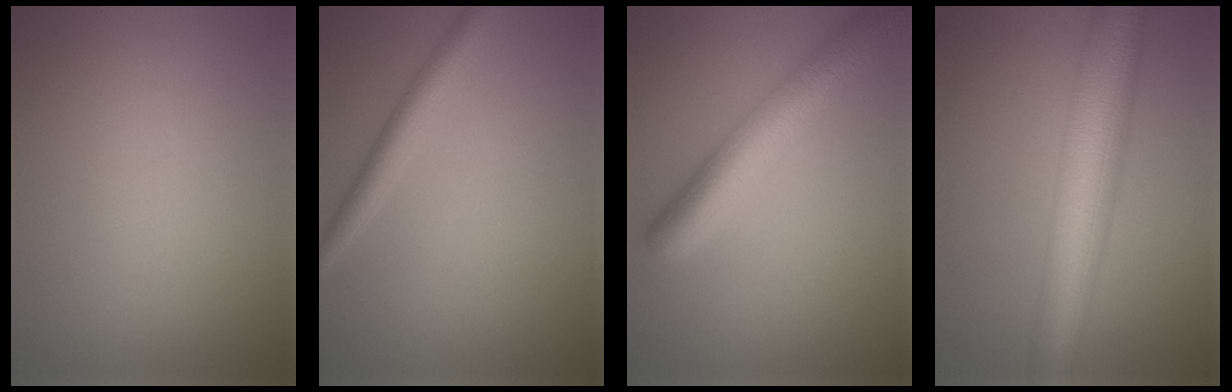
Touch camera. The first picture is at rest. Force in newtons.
{"total": 2.7, "press": 2.7, "slide": 0.3}
{"total": 6.5, "press": 6.5, "slide": 0.3}
{"total": 9.2, "press": 9.2, "slide": 0.2}